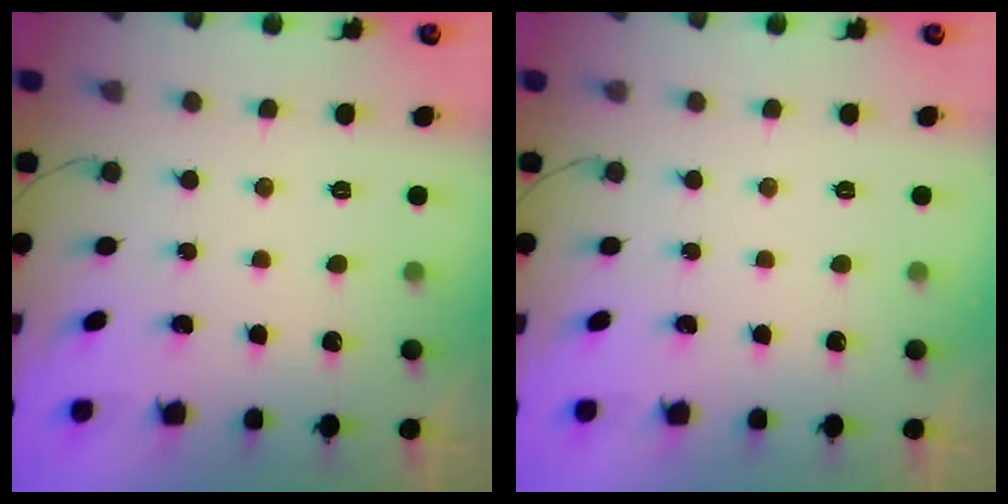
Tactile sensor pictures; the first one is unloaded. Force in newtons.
{"total": 0.0}